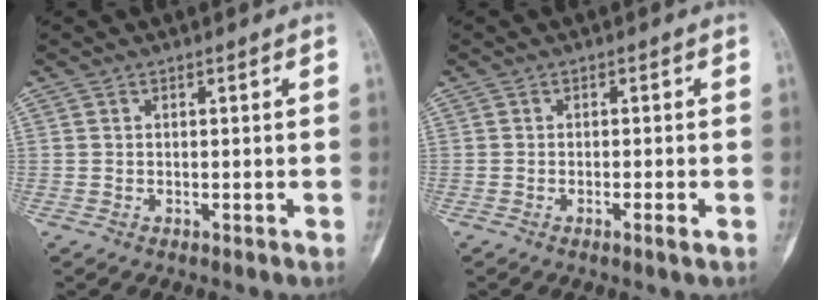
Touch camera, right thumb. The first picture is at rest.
{"total": 1.6, "force": [-0.8, 0.0, 1.4], "torque": [-0.026, 0.001, -0.015]}